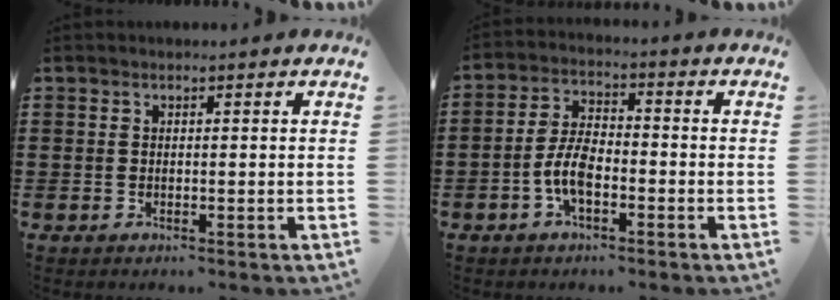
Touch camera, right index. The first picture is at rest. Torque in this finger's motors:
{"motor_torque": [1.09, 1.04, 0.20, 0.09]}